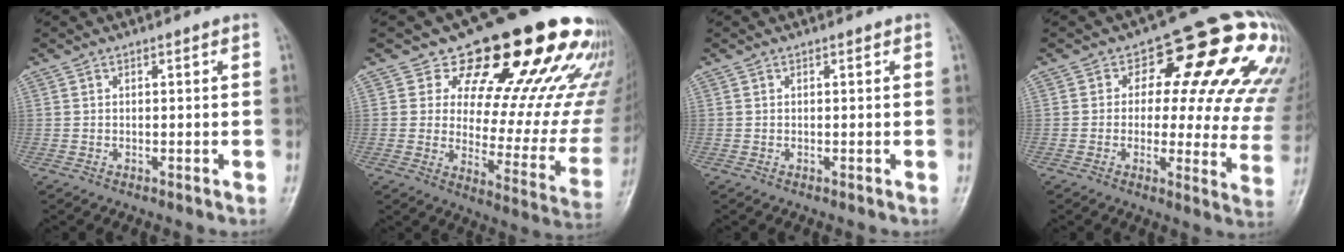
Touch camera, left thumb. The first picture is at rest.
{"total": 24.2, "force": [16.7, 9.9, 14.4], "torque": [-0.133, -0.086, 0.214]}
{"total": 0.0}
{"total": 19.4, "force": [7.2, 10.0, 14.9], "torque": [-0.126, -0.002, 0.073]}